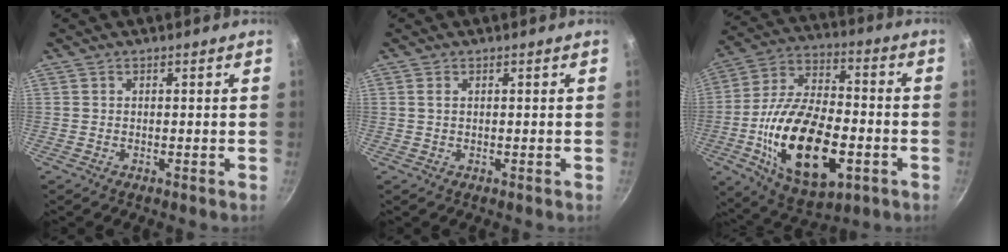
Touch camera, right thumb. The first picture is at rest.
{"total": 1.2, "force": [0.3, 0.7, 0.9], "torque": [-0.017, 0.001, 0.004]}
{"total": 24.2, "force": [-6.3, 12.6, 19.6], "torque": [-0.343, 0.023, -0.106]}